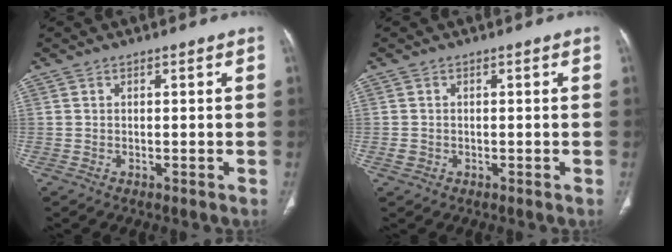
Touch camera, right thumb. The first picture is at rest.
{"total": 1.1, "force": [-0.4, 0.9, 0.4], "torque": [-0.012, 0.002, -0.005]}